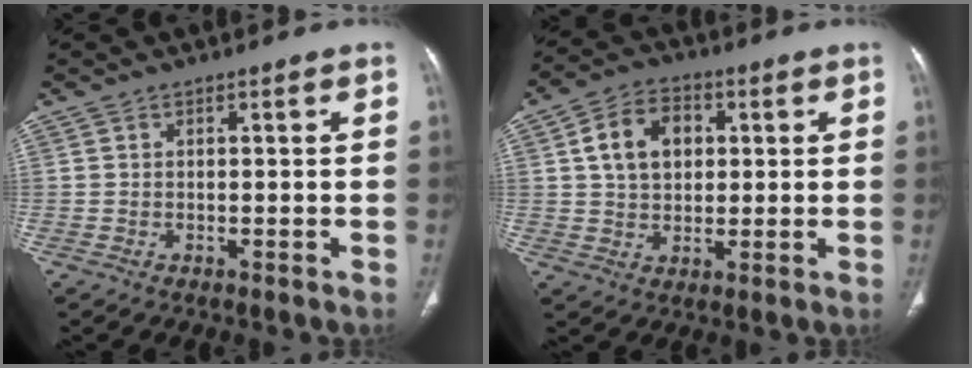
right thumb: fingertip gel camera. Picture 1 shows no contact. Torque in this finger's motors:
{"motor_torque": [-0.32, 0.64, 0.11, 0.19, 0.22]}